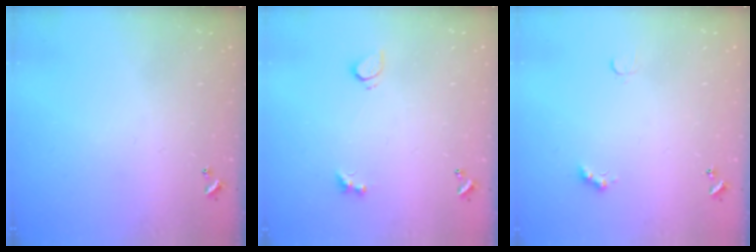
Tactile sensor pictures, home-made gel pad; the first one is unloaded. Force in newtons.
{"total": 3.1, "press": 2.8, "slide": 1.3}
{"total": 2.4, "press": 2.3, "slide": 0.5}